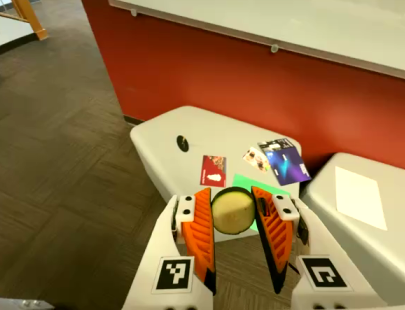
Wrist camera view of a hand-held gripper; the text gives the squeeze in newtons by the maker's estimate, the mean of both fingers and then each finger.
{"total": 12.0, "left": 13.9, "right": 10.2}